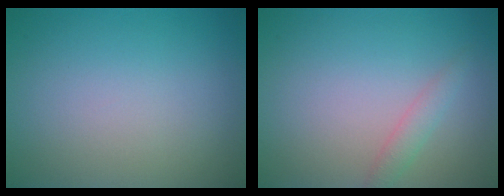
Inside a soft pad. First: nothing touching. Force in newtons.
{"total": 1.5, "press": 1.5, "slide": 0.0}